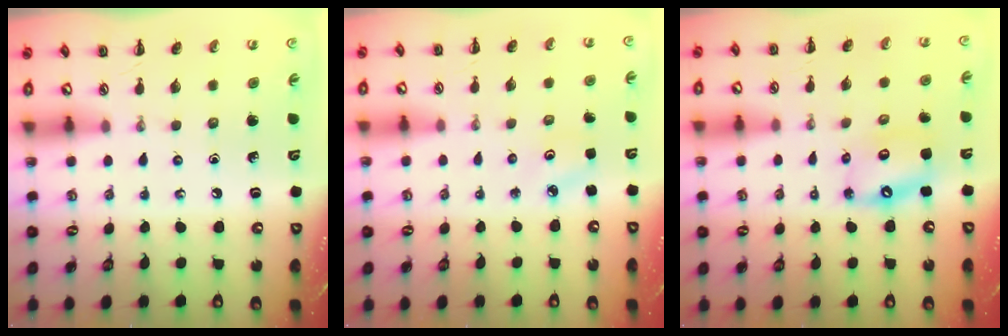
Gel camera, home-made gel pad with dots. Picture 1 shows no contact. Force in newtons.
{"total": 2.2, "press": 2.2, "slide": 0.5}
{"total": 11.3, "press": 11.0, "slide": 2.9}